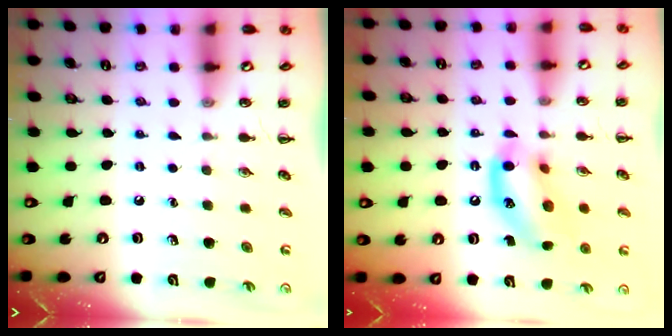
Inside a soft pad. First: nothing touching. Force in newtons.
{"total": 14.1, "press": 13.8, "slide": 3.0}